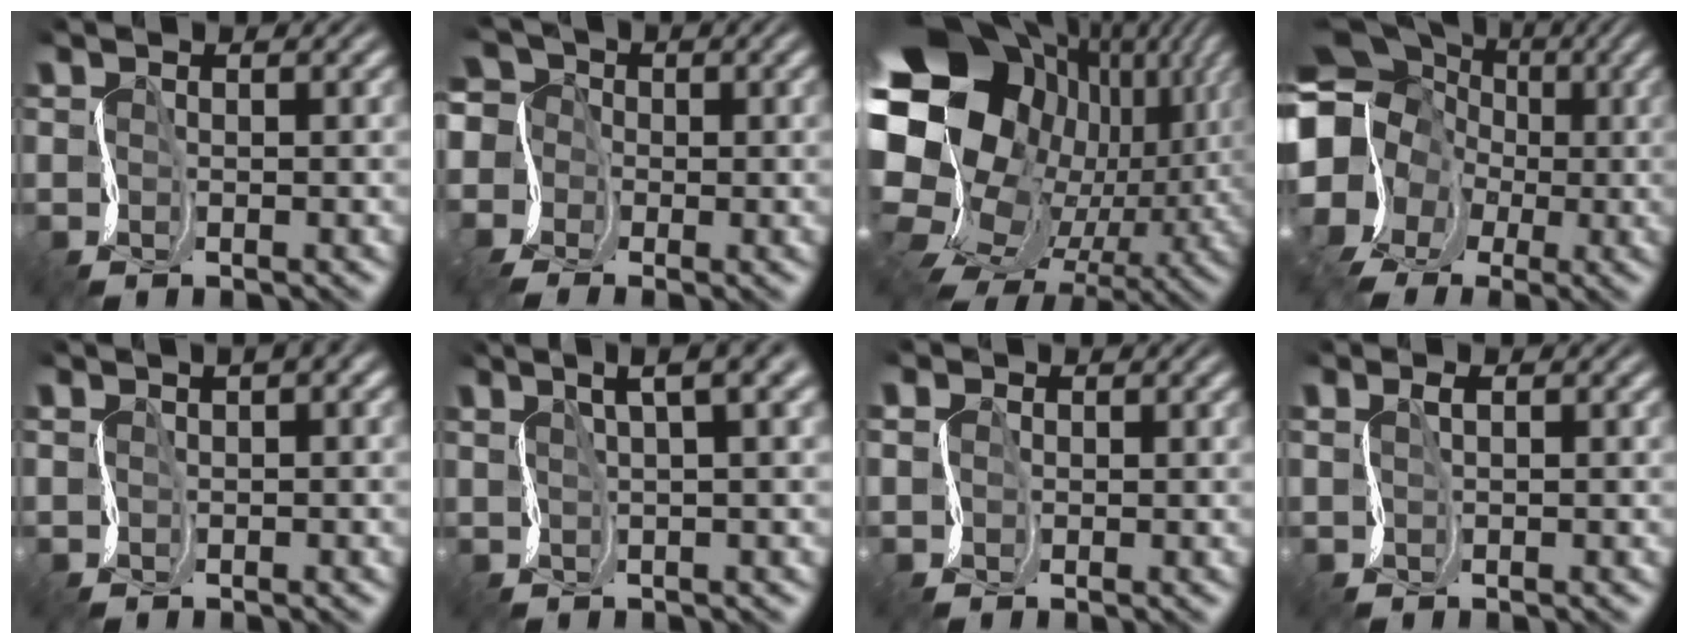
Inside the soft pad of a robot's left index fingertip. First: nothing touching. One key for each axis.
{"total": 6.3, "fx": -2.7, "fy": 4.9, "fz": 3.1, "tx": -0.063, "ty": 0.003, "tz": -0.052}
{"total": 21.1, "fx": 4.2, "fy": 16.8, "fz": 12.1, "tx": -0.248, "ty": -0.003, "tz": 0.073}
{"total": 14.7, "fx": -0.1, "fy": 13.6, "fz": 5.6, "tx": -0.142, "ty": 0.010, "tz": -0.040}
{"total": 1.4, "fx": 0.4, "fy": 0.5, "fz": 1.2, "tx": -0.017, "ty": 0.007, "tz": 0.003}
{"total": 5.1, "fx": 2.6, "fy": 1.1, "fz": 4.2, "tx": -0.040, "ty": 0.015, "tz": 0.039}
{"total": 1.5, "fx": 0.7, "fy": 1.3, "fz": 0.1, "tx": 0.003, "ty": 0.006, "tz": 0.004}
{"total": 0.8, "fx": 0.8, "fy": 0.0, "fz": 0.2, "tx": -0.003, "ty": 0.004, "tz": 0.015}